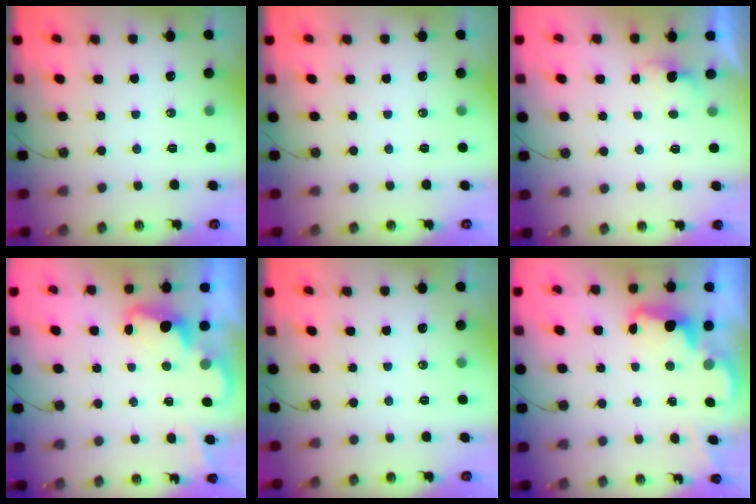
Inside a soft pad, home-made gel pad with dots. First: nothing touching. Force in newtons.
{"total": 0.0}
{"total": 1.7, "press": 1.5, "slide": 0.8}
{"total": 2.4, "press": 2.3, "slide": 0.5}
{"total": 0.0}
{"total": 2.3, "press": 2.2, "slide": 0.7}